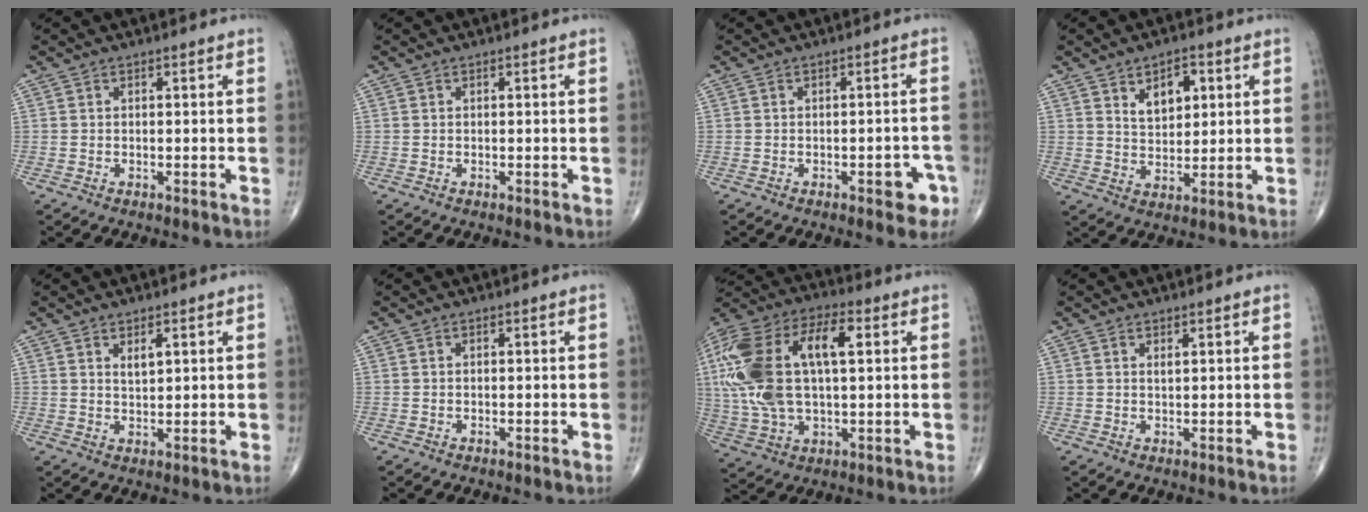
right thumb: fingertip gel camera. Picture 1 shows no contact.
{"total": 0.0}
{"total": 4.4, "force": [-2.1, 2.0, 3.3], "torque": [-0.022, 0.016, -0.021]}
{"total": 7.3, "force": [3.1, 4.3, 5.1], "torque": [-0.057, -0.018, 0.053]}
{"total": 2.9, "force": [1.4, 1.2, 2.2], "torque": [-0.032, -0.010, 0.026]}
{"total": 0.0}
{"total": 24.5, "force": [4.4, 12.2, 20.8], "torque": [-0.455, 0.025, 0.075]}
{"total": 1.1, "force": [0.7, 0.4, 0.8], "torque": [-0.013, -0.001, 0.013]}